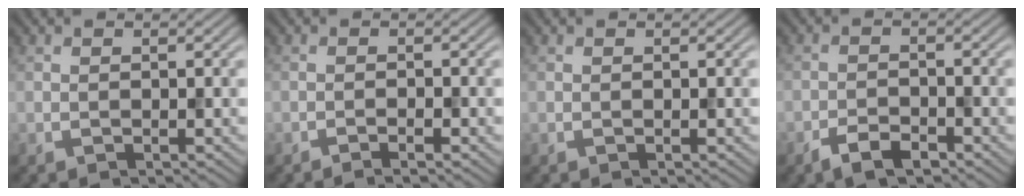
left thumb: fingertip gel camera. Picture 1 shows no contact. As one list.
[{"total": 1.2, "force": [-0.8, 0.0, 0.9], "torque": [-0.017, 0.005, -0.018]}, {"total": 0.0}, {"total": 3.1, "force": [-2.2, 1.2, 1.8], "torque": [-0.034, 0.001, -0.048]}]